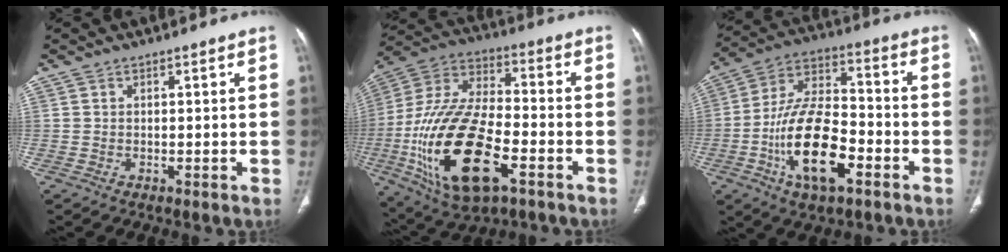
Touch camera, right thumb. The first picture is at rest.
{"total": 25.3, "force": [-8.3, 11.7, 20.9], "torque": [-0.439, 0.013, -0.141]}
{"total": 17.9, "force": [-6.5, 8.3, 14.5], "torque": [-0.261, 0.036, -0.115]}